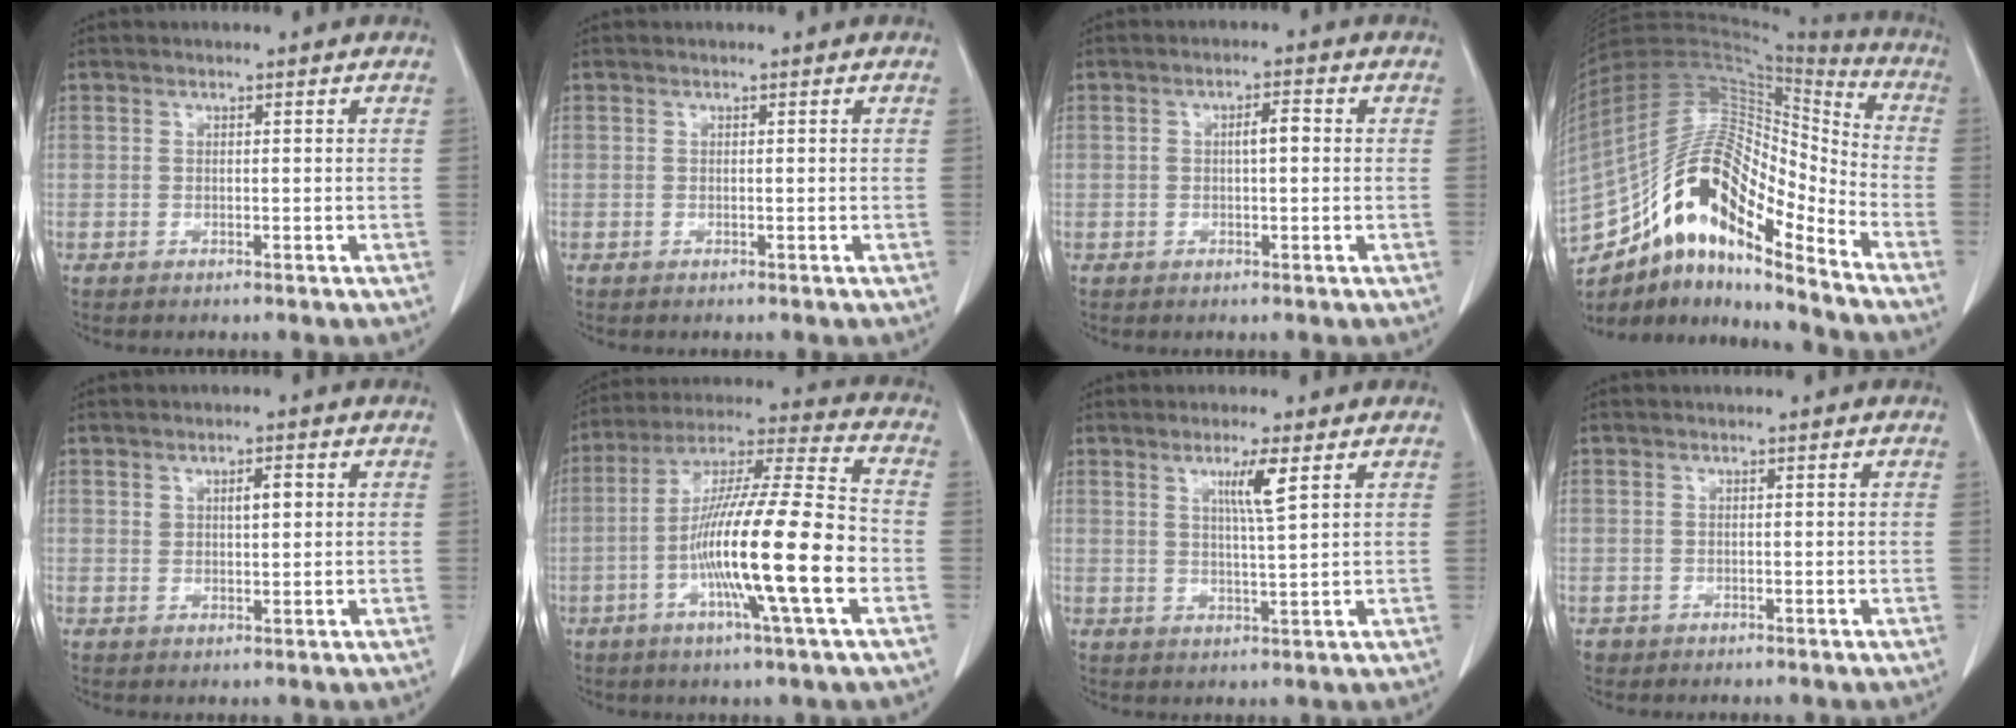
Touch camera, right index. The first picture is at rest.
{"total": 0.0}
{"total": 2.6, "force": [0.1, 0.8, 2.4], "torque": [-0.040, 0.010, 0.002]}
{"total": 19.6, "force": [-12.6, 5.3, 14.0], "torque": [-0.264, 0.040, -0.214]}
{"total": 2.7, "force": [0.9, 1.1, 2.3], "torque": [-0.037, 0.003, 0.016]}
{"total": 18.9, "force": [-5.1, 0.2, 18.2], "torque": [-0.324, -0.007, -0.096]}
{"total": 4.6, "force": [2.0, -0.6, 4.1], "torque": [-0.077, -0.006, 0.037]}
{"total": 0.9, "force": [-0.4, 0.8, -0.1], "torque": [-0.008, 0.005, -0.003]}